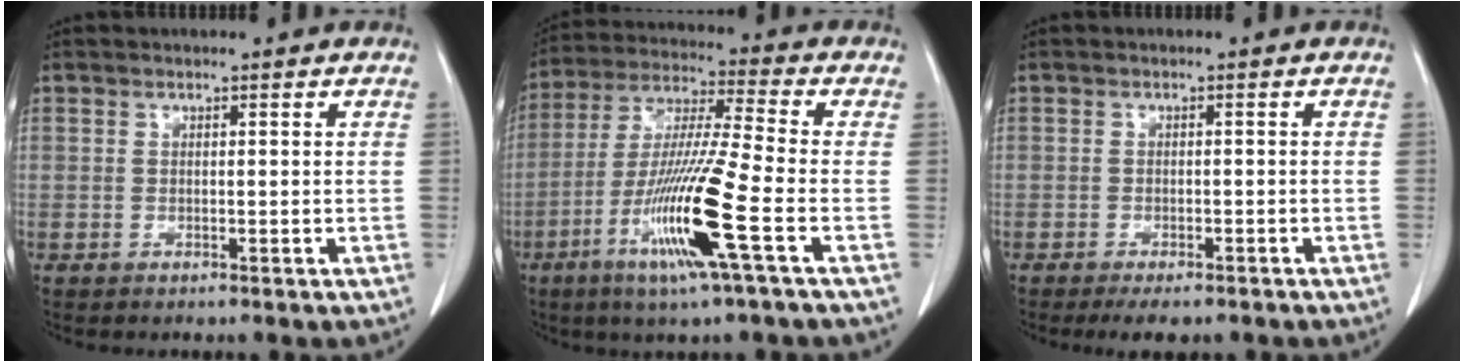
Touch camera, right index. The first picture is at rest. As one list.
[{"total": 15.4, "force": [-5.8, -0.9, 14.2], "torque": [-0.289, -0.023, -0.114]}, {"total": 4.2, "force": [-3.3, 1.5, 2.2], "torque": [-0.020, -0.004, -0.043]}]